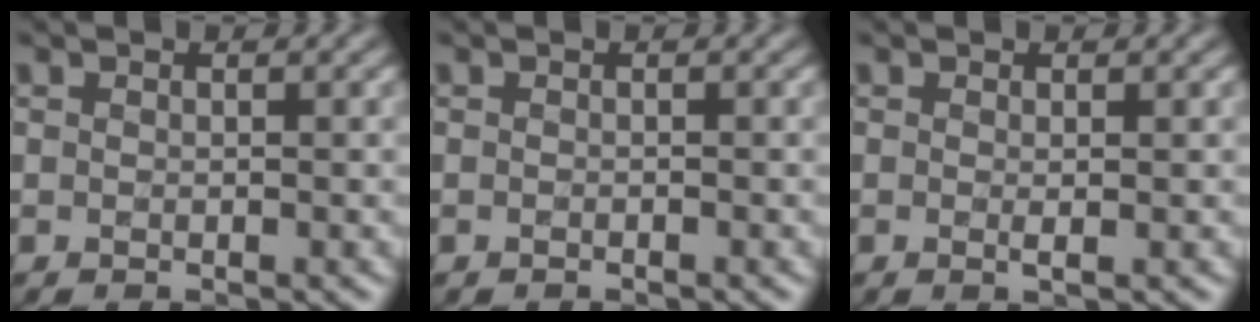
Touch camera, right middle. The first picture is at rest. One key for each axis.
{"total": 0.0}
{"total": 0.6, "fx": 0.1, "fy": 0.0, "fz": 0.6, "tx": -0.012, "ty": -0.001, "tz": 0.000}